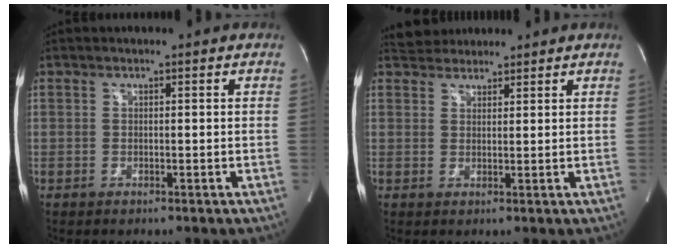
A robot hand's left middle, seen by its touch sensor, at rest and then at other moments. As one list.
[{"total": 3.6, "force": [3.3, 1.4, 0.1], "torque": [-0.006, 0.022, 0.056]}]